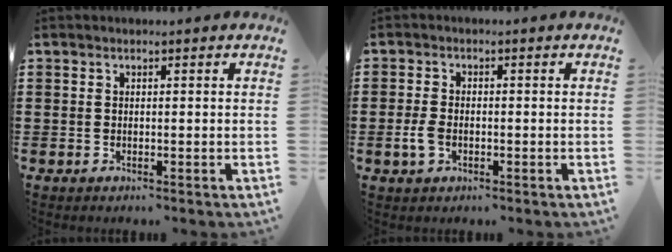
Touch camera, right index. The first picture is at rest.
{"total": 2.9, "force": [-0.9, 1.6, 2.2], "torque": [-0.057, -0.007, -0.018]}